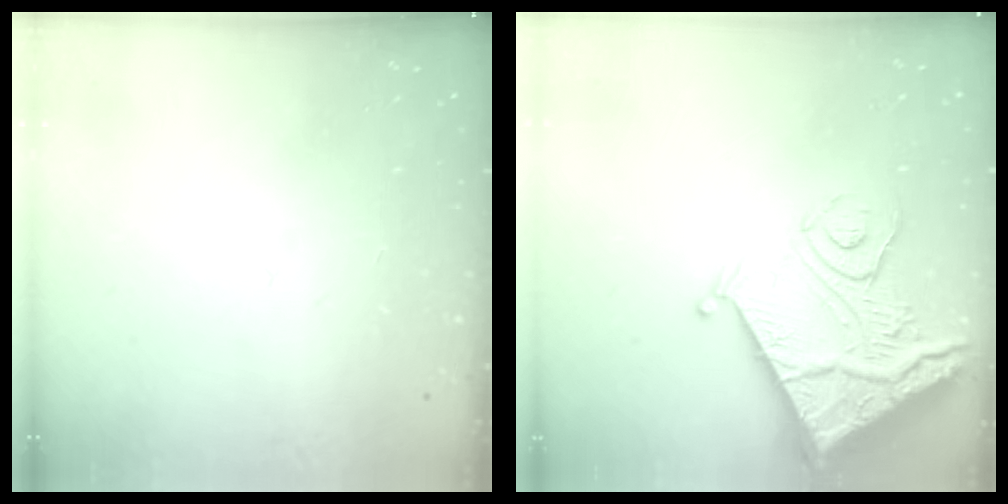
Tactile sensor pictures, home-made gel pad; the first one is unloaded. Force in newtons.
{"total": 17.7, "press": 17.5, "slide": 2.3}